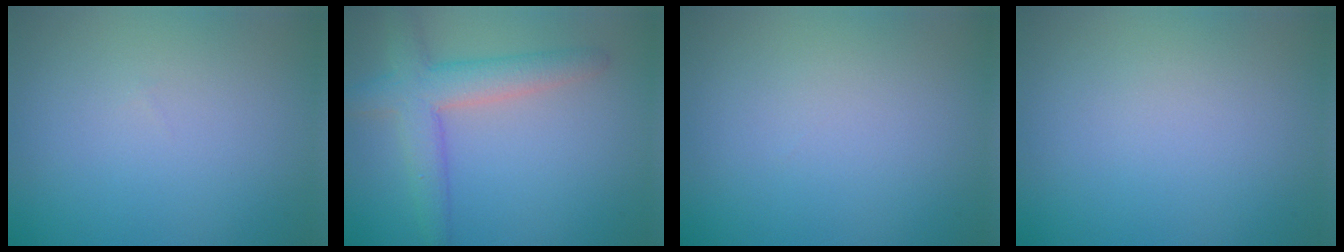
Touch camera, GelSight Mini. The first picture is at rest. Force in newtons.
{"total": 4.9, "press": 4.9, "slide": 0.3}
{"total": 0.0}
{"total": 0.0}